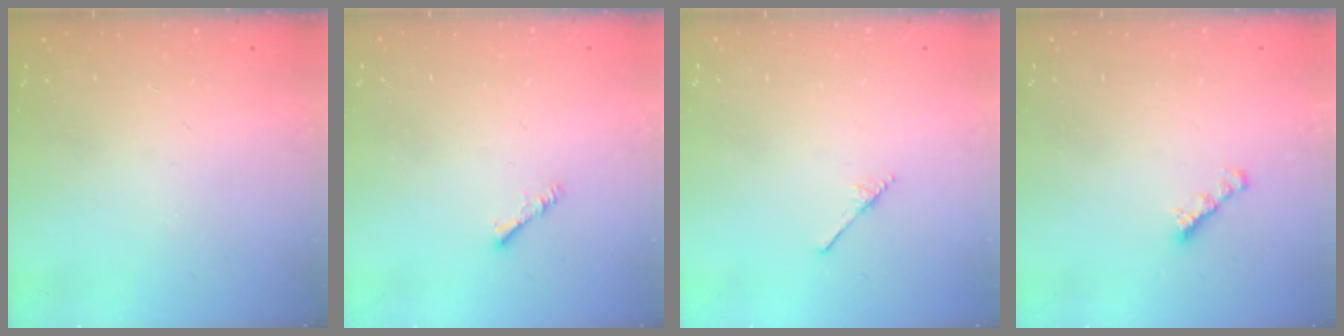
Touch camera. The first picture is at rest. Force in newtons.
{"total": 1.9, "press": 1.9, "slide": 0.4}
{"total": 2.5, "press": 2.4, "slide": 0.3}
{"total": 2.7, "press": 2.6, "slide": 0.7}